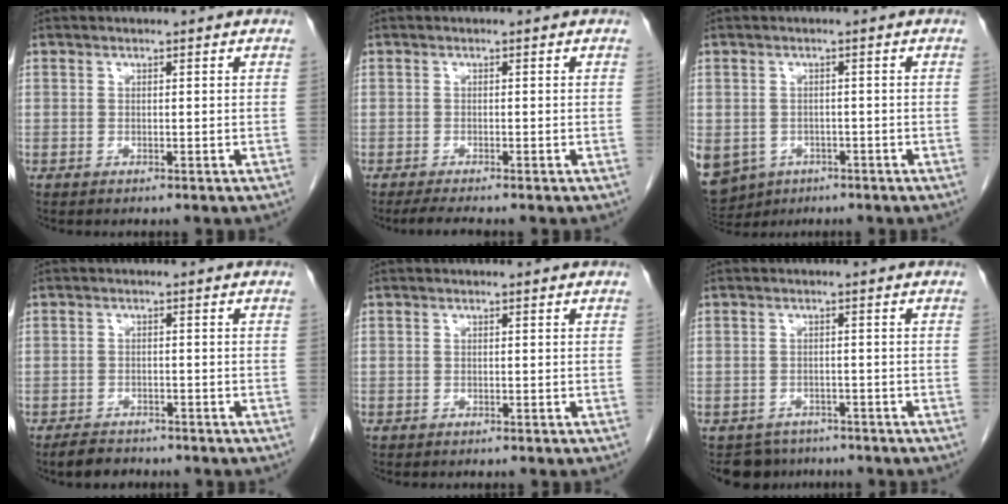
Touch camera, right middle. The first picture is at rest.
{"total": 2.4, "force": [-2.0, -0.2, 1.2], "torque": [-0.027, -0.008, -0.037]}
{"total": 14.2, "force": [-6.8, 11.3, 5.2], "torque": [-0.167, -0.010, -0.086]}
{"total": 3.3, "force": [-2.9, 1.5, 0.9], "torque": [-0.021, -0.001, -0.045]}
{"total": 0.0}
{"total": 4.4, "force": [-3.6, 2.4, -0.3], "torque": [0.009, 0.003, -0.054]}